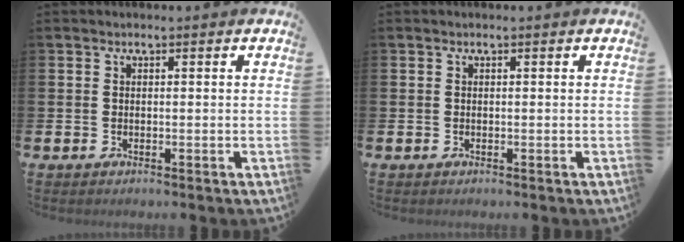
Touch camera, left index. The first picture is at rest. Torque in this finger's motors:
{"motor_torque": [-0.04, 0.10, 0.00, 0.00]}